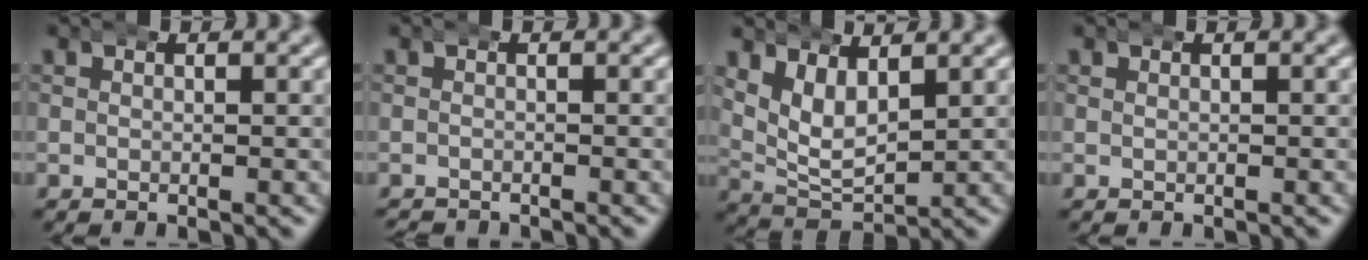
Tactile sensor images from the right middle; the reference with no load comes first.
{"total": 1.3, "force": [-1.3, 0.1, -0.2], "torque": [-0.001, -0.010, -0.017]}
{"total": 6.6, "force": [1.7, 5.3, 3.6], "torque": [-0.099, -0.022, 0.029]}
{"total": 0.0}